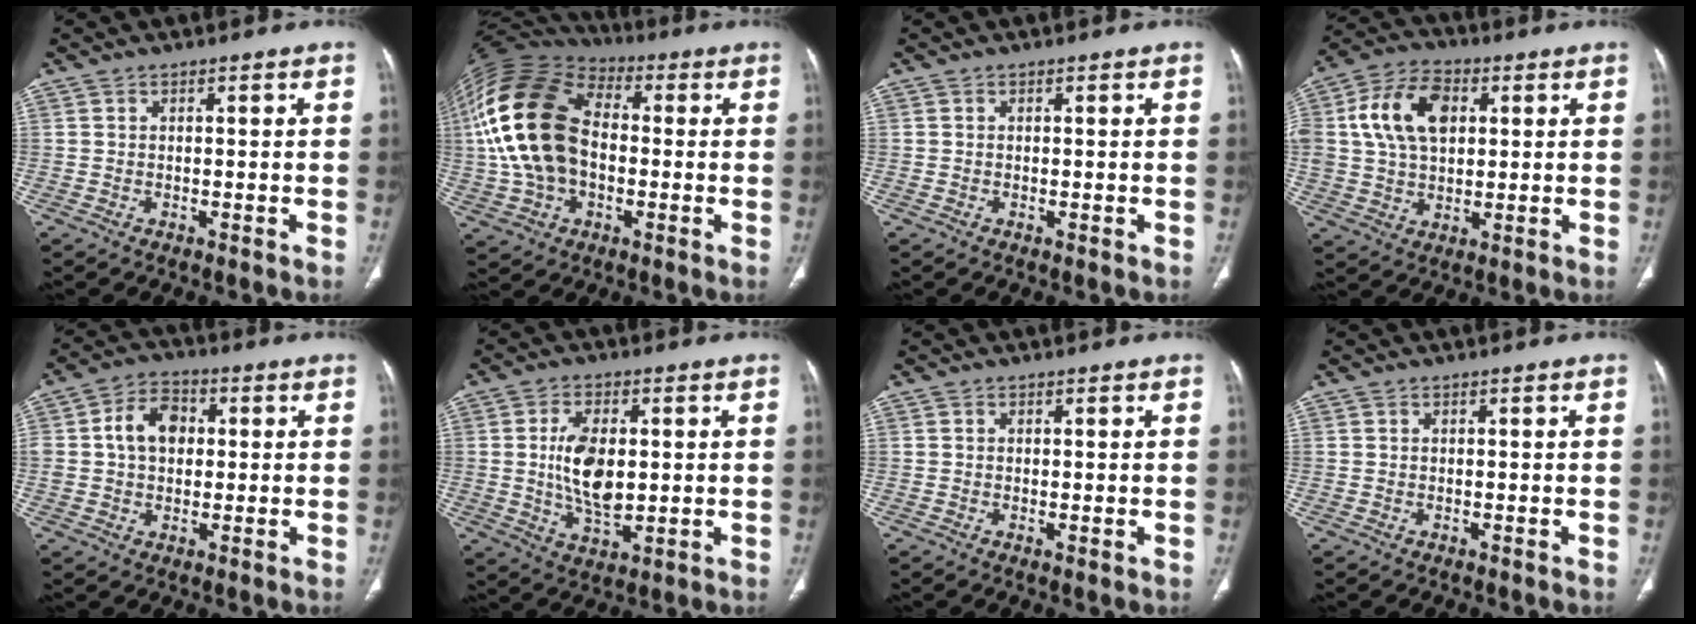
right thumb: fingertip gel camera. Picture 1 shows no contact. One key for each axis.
{"total": 22.0, "fx": 0.3, "fy": 14.4, "fz": 16.6, "tx": -0.343, "ty": 0.021, "tz": 0.002}
{"total": 0.0}
{"total": 13.6, "fx": 3.2, "fy": 9.1, "fz": 9.6, "tx": -0.165, "ty": 0.012, "tz": 0.056}
{"total": 8.6, "fx": 1.2, "fy": 6.3, "fz": 5.8, "tx": -0.082, "ty": 0.014, "tz": 0.017}
{"total": 10.4, "fx": 0.7, "fy": 5.6, "fz": 8.7, "tx": -0.154, "ty": -0.011, "tz": 0.020}
{"total": 0.6, "fx": 0.0, "fy": 0.2, "fz": 0.6, "tx": -0.015, "ty": -0.004, "tz": 0.000}
{"total": 0.0}